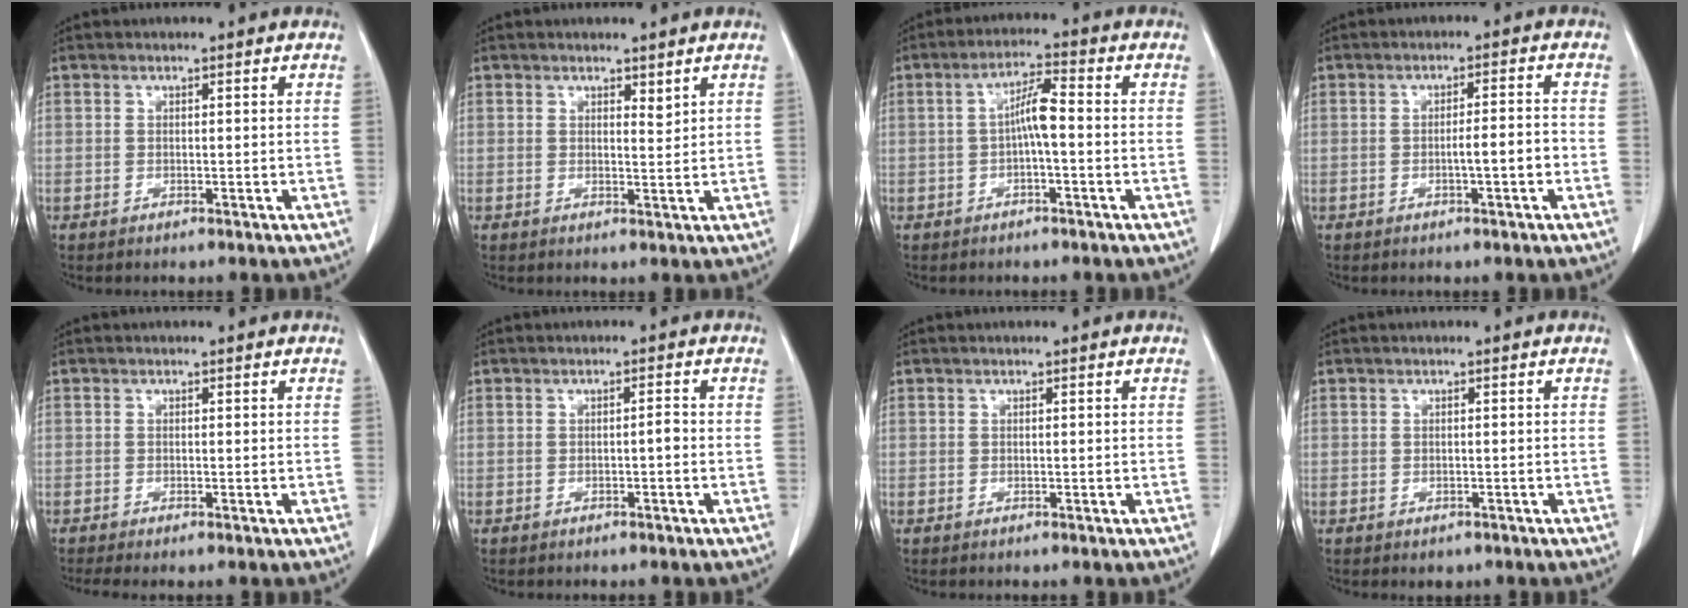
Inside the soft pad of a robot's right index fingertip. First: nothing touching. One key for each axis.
{"total": 1.4, "fx": 1.1, "fy": 0.3, "fz": 0.7, "tx": -0.014, "ty": -0.011, "tz": 0.018}
{"total": 4.7, "fx": -0.4, "fy": 0.6, "fz": 4.6, "tx": -0.087, "ty": 0.015, "tz": -0.006}
{"total": 3.4, "fx": -1.1, "fy": 0.2, "fz": 3.2, "tx": -0.050, "ty": 0.005, "tz": -0.015}
{"total": 1.1, "fx": -0.9, "fy": 0.1, "fz": 0.7, "tx": -0.019, "ty": -0.006, "tz": -0.017}
{"total": 1.0, "fx": -0.3, "fy": 0.1, "fz": 1.0, "tx": -0.014, "ty": 0.003, "tz": -0.003}
{"total": 0.0}
{"total": 1.3, "fx": -0.7, "fy": 1.0, "fz": 0.3, "tx": -0.009, "ty": 0.001, "tz": -0.004}